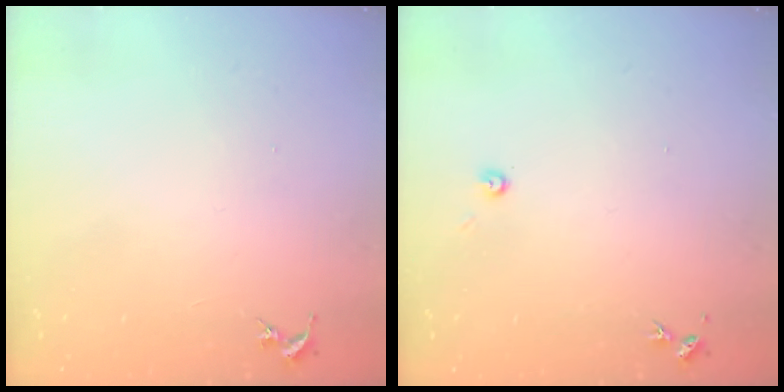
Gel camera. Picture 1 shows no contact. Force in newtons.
{"total": 2.7, "press": 2.7, "slide": 0.2}